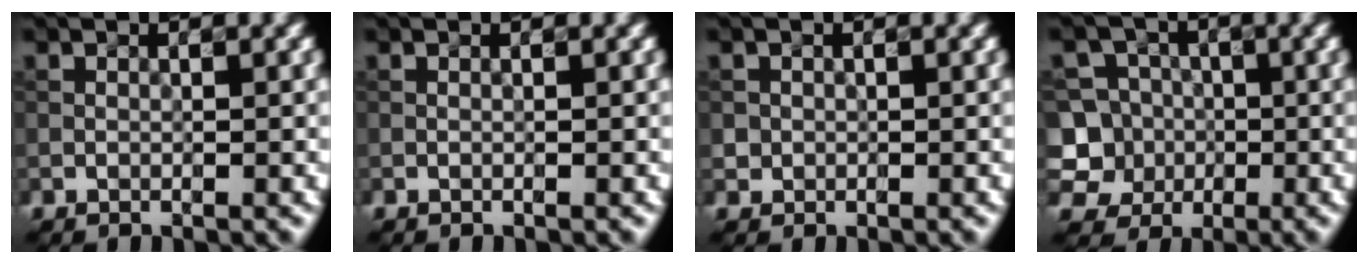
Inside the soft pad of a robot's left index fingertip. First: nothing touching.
{"total": 0.0}
{"total": 0.8, "force": [0.0, 0.8, 0.0], "torque": [0.008, -0.003, 0.000]}
{"total": 7.6, "force": [-1.5, 7.2, 2.1], "torque": [-0.042, 0.021, -0.055]}